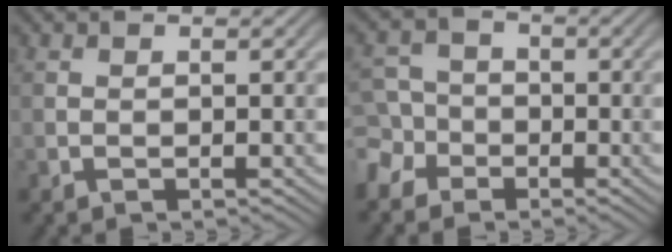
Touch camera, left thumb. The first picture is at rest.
{"total": 4.9, "force": [-2.5, 4.0, 1.6], "torque": [-0.033, -0.001, -0.066]}